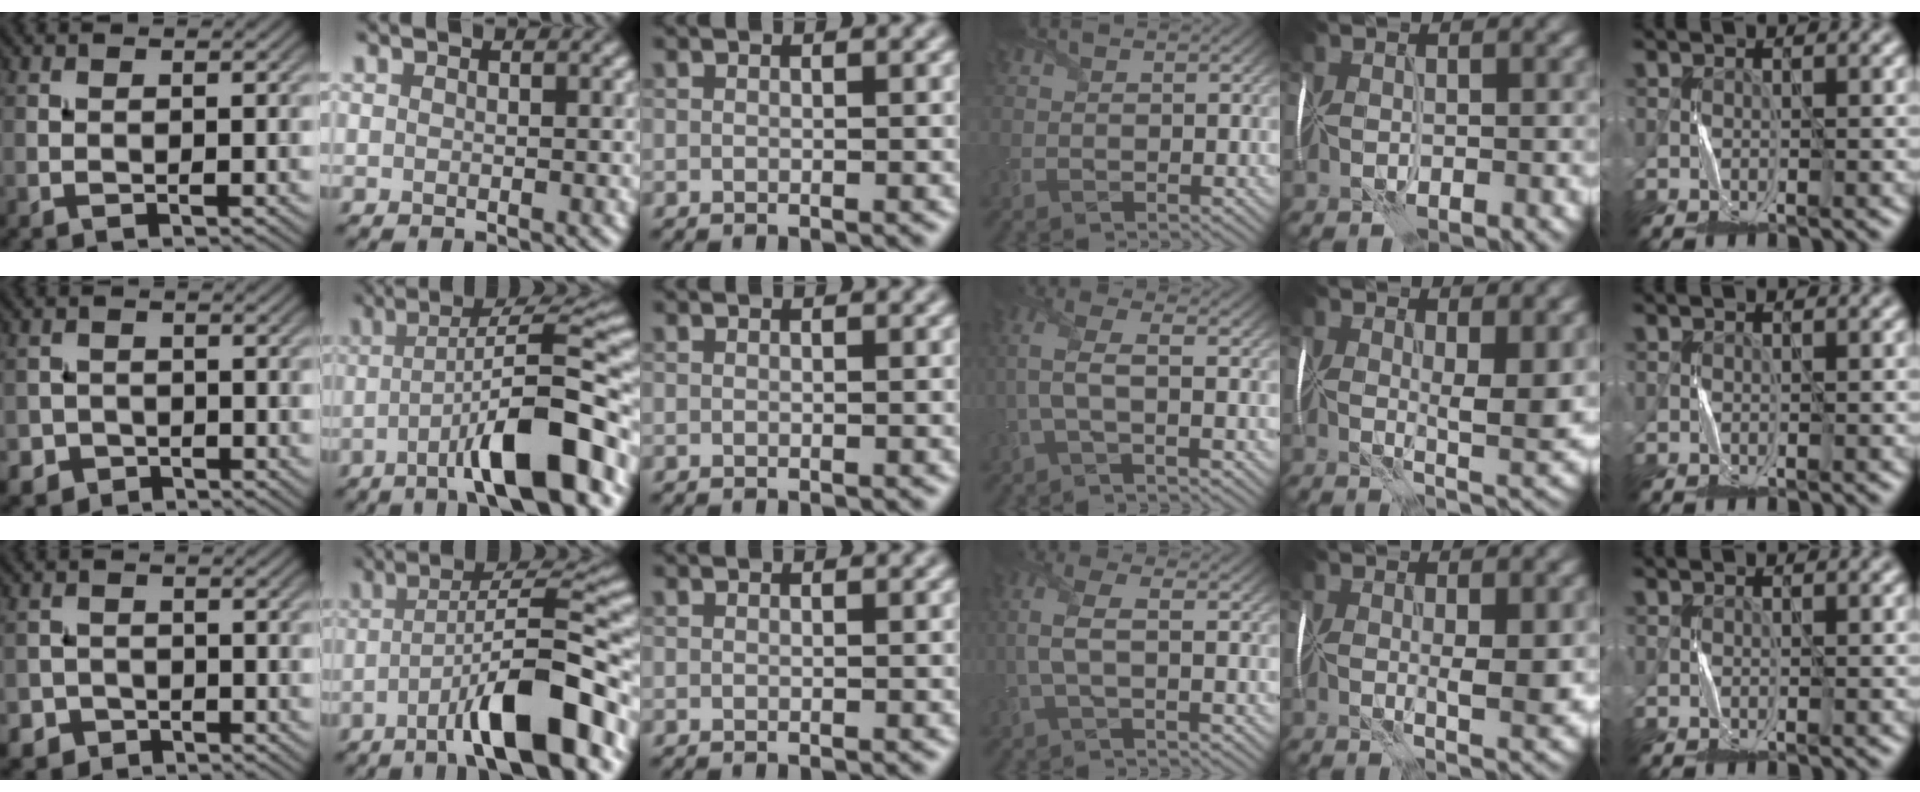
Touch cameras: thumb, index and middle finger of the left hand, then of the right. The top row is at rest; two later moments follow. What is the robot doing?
{"motion": "fold", "object": "handkerchief"}